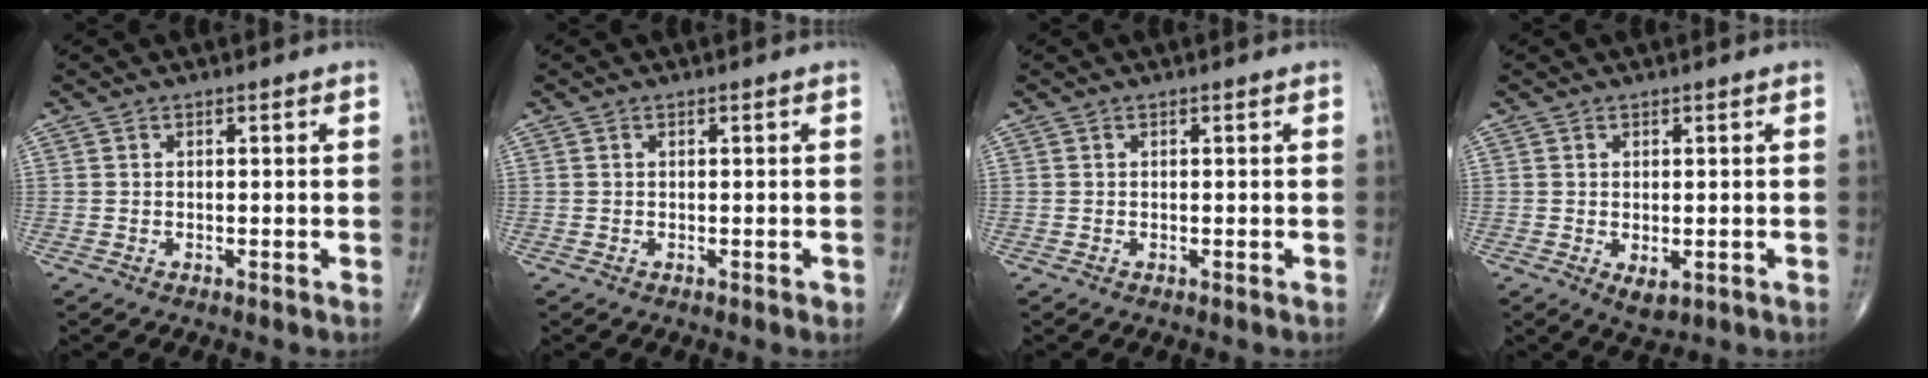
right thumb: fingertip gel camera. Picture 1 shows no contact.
{"total": 0.6, "force": [-0.1, 0.3, 0.5], "torque": [-0.008, -0.001, -0.001]}
{"total": 0.0}
{"total": 3.0, "force": [-0.7, 1.7, 2.4], "torque": [-0.033, -0.006, -0.001]}